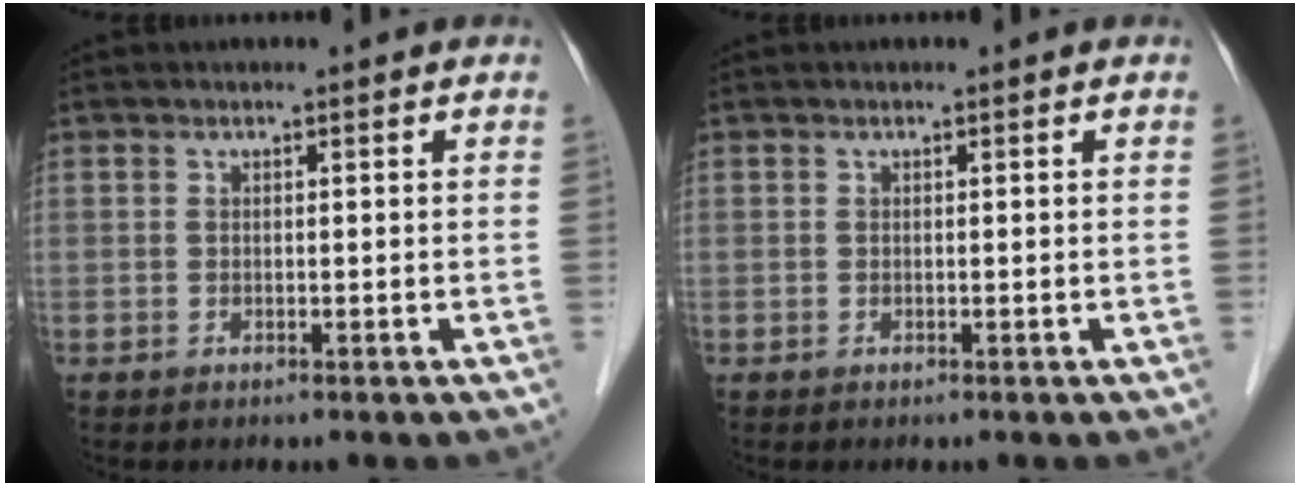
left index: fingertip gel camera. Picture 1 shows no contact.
{"total": 0.0}